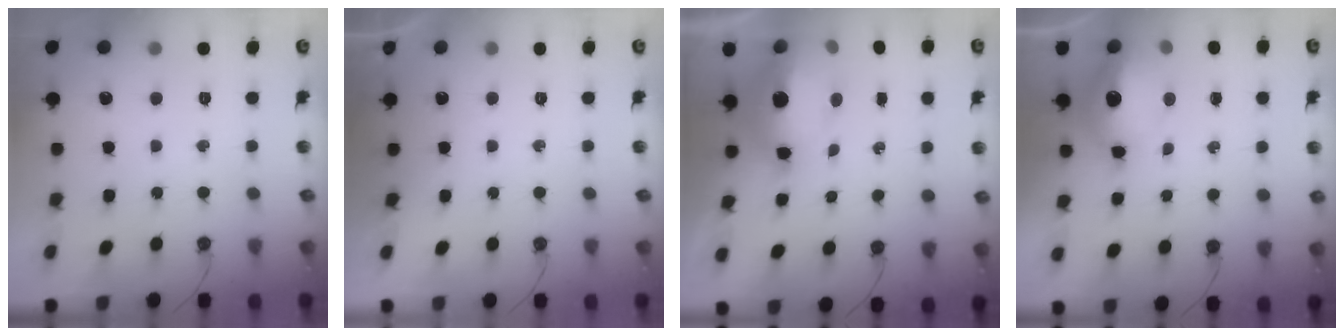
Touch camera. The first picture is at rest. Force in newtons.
{"total": 0.0}
{"total": 15.9, "press": 13.6, "slide": 8.3}
{"total": 13.4, "press": 13.3, "slide": 1.4}